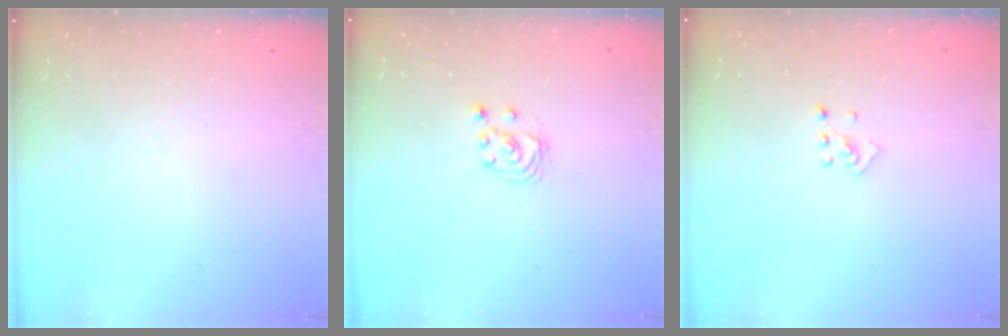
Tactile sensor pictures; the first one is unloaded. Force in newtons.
{"total": 2.5, "press": 2.5, "slide": 0.3}
{"total": 2.5, "press": 2.4, "slide": 0.8}